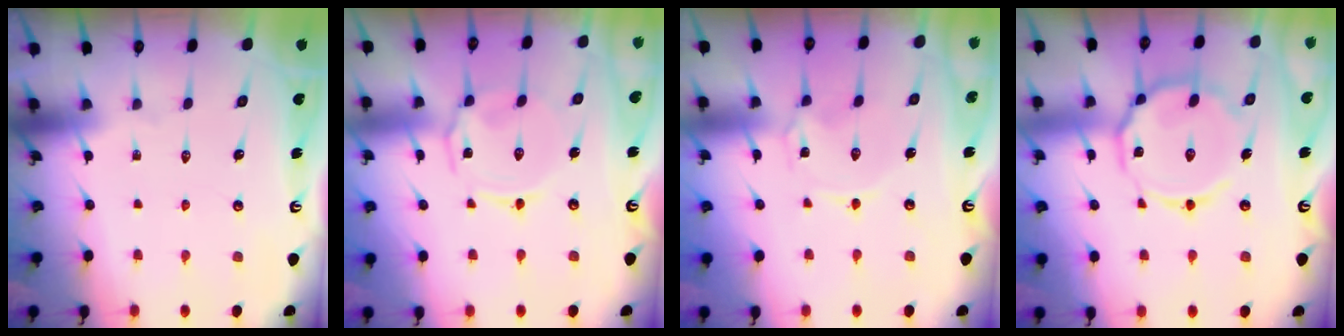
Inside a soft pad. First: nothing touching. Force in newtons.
{"total": 2.9, "press": 2.9, "slide": 0.5}
{"total": 0.7, "press": 0.6, "slide": 0.3}
{"total": 15.0, "press": 15.0, "slide": 1.3}